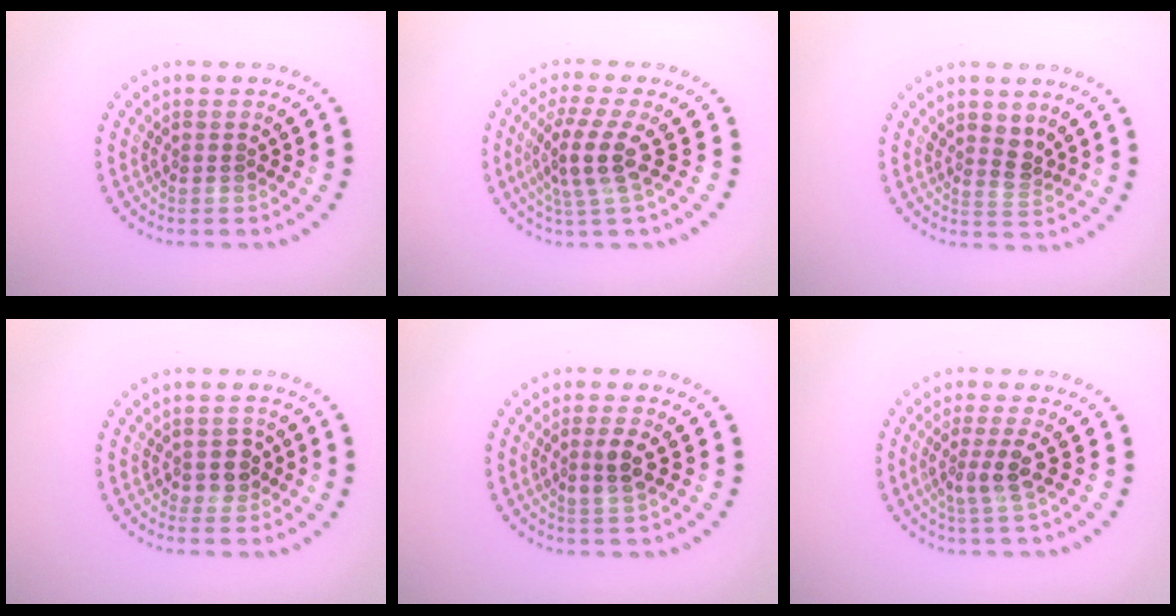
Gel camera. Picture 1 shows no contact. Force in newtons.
{"total": 3.6, "press": 2.7, "slide": 2.4}
{"total": 1.5, "press": 1.2, "slide": 0.9}
{"total": 1.9, "press": 1.8, "slide": 0.6}
{"total": 2.2, "press": 2.1, "slide": 0.7}
{"total": 2.4, "press": 1.9, "slide": 1.6}